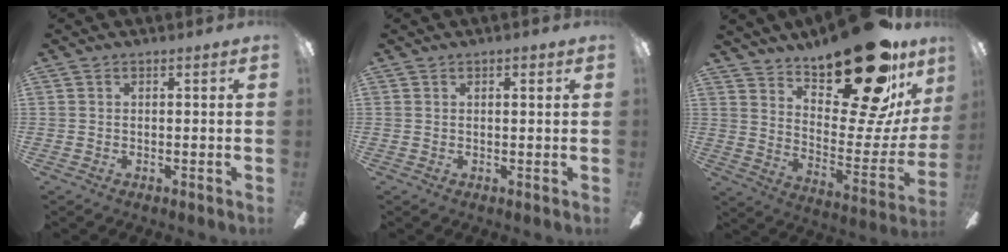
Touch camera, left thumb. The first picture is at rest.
{"total": 1.2, "force": [0.8, 0.4, 0.9], "torque": [-0.012, -0.002, 0.011]}
{"total": 27.5, "force": [19.6, 9.6, 16.6], "torque": [-0.210, -0.130, 0.321]}